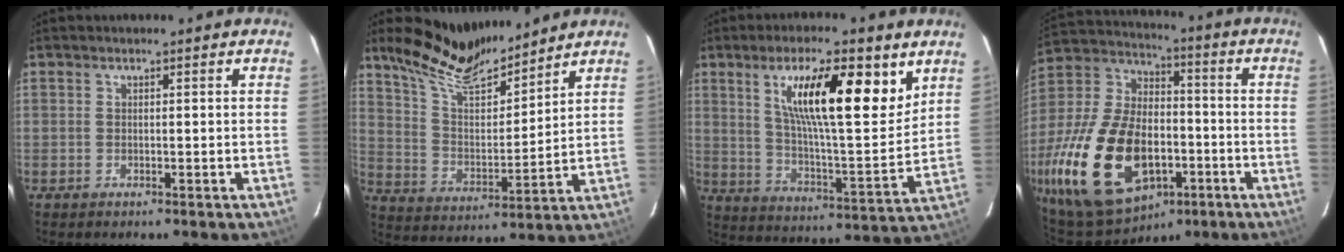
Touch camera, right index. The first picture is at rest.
{"total": 14.4, "force": [12.5, 3.2, 6.4], "torque": [-0.125, 0.003, 0.234]}
{"total": 18.7, "force": [9.2, 4.2, 15.8], "torque": [-0.251, 0.005, 0.153]}
{"total": 27.9, "force": [-9.5, 16.9, 20.0], "torque": [-0.447, -0.007, -0.141]}